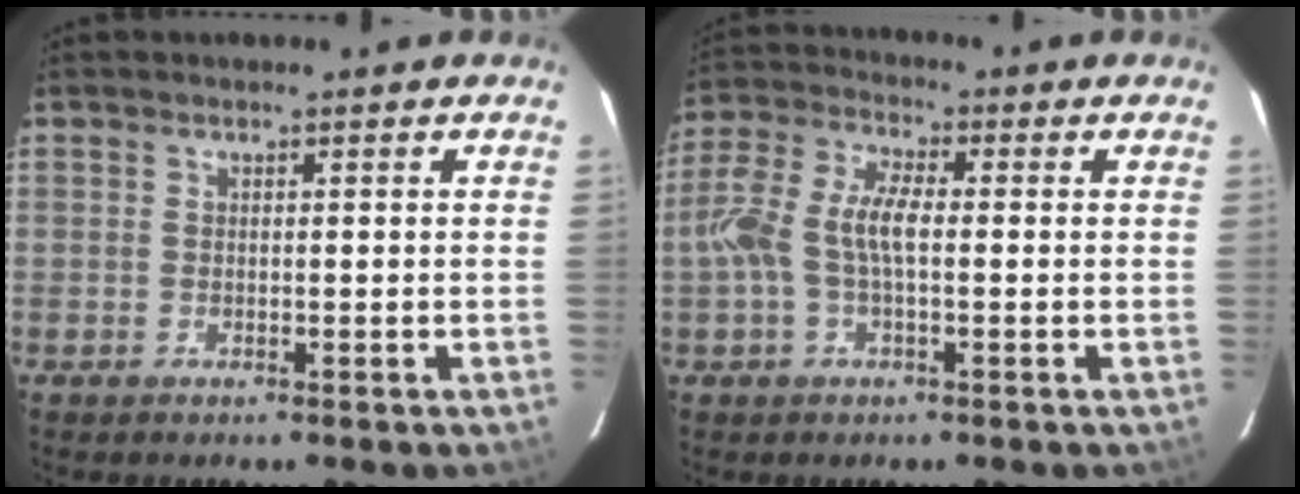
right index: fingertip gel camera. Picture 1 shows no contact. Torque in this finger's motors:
{"motor_torque": [0.28, -0.04, 0.28, 0.11]}